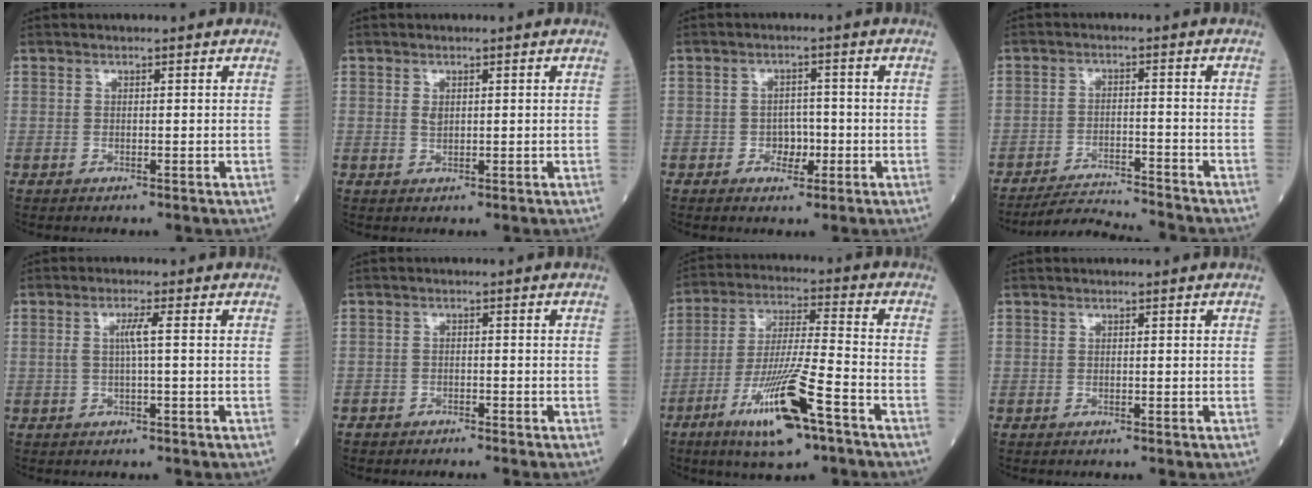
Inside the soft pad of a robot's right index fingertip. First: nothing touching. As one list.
[{"total": 1.2, "force": [0.4, 0.7, 0.9], "torque": [-0.014, -0.004, 0.010]}, {"total": 3.3, "force": [-1.0, 2.2, 2.1], "torque": [-0.025, 0.006, -0.015]}, {"total": 7.7, "force": [-7.5, -1.5, 0.5], "torque": [-0.009, -0.006, -0.132]}, {"total": 2.5, "force": [0.2, -0.3, 2.5], "torque": [-0.051, 0.002, 0.002]}, {"total": 2.2, "force": [-2.0, 0.8, 0.4], "torque": [-0.011, -0.001, -0.030]}, {"total": 14.0, "force": [-7.3, 1.4, 11.9], "torque": [-0.229, -0.020, -0.129]}, {"total": 0.0}]